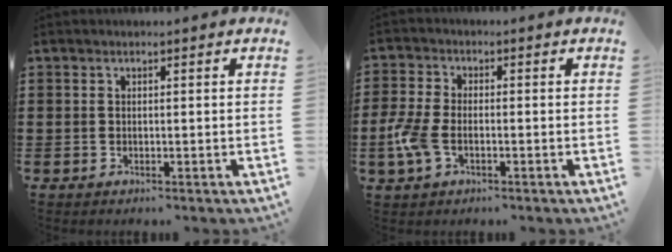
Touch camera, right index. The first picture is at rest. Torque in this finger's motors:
{"motor_torque": [2.14, 0.00, 0.25, 0.05]}